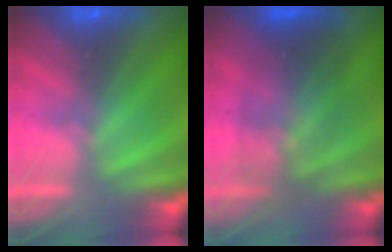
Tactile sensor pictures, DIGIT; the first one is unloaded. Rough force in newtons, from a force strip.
{"total": 3.6}